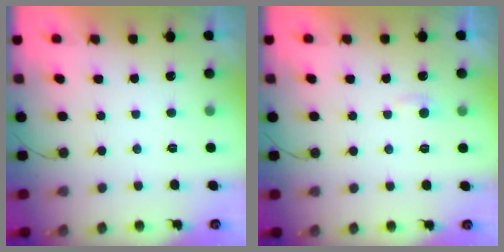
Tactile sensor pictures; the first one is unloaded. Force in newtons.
{"total": 2.7, "press": 2.7, "slide": 0.2}